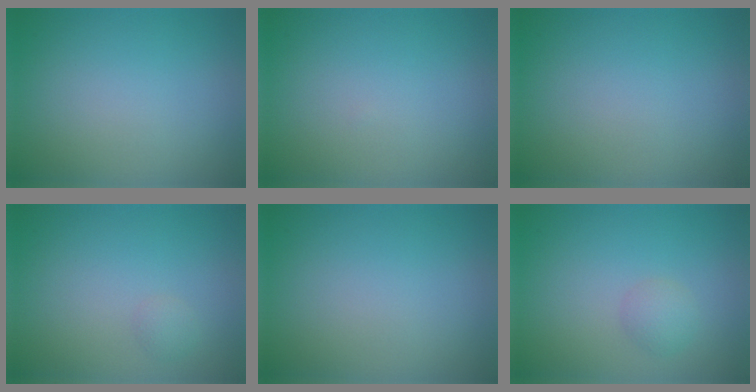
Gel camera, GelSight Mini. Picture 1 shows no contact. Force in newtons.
{"total": 0.0}
{"total": 0.0}
{"total": 0.8, "press": 0.8, "slide": 0.0}
{"total": 0.0}
{"total": 1.5, "press": 1.5, "slide": 0.1}